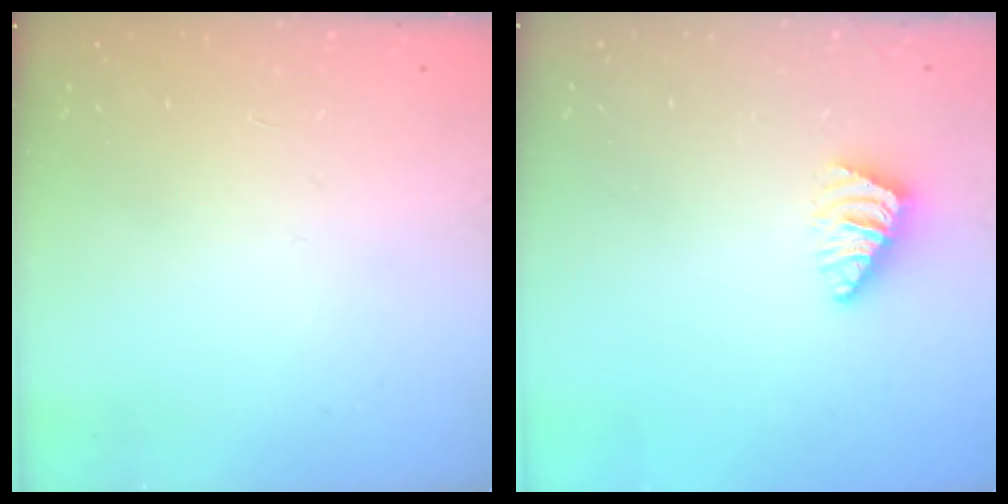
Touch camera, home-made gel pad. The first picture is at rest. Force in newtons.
{"total": 1.0, "press": 1.0, "slide": 0.3}